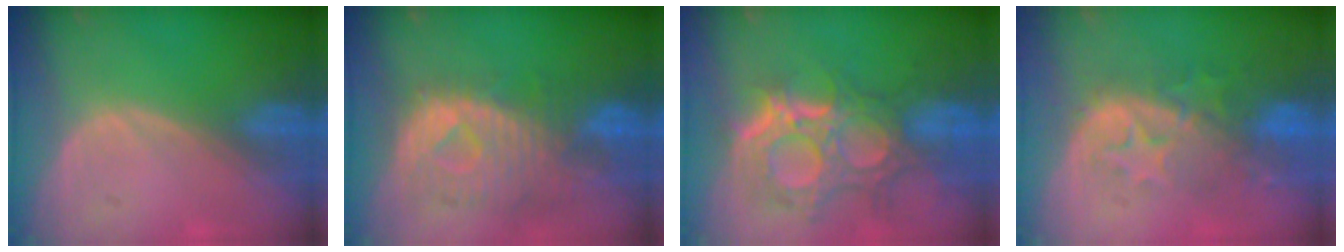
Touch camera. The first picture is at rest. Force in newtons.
{"total": 10.6, "press": 9.5, "slide": 4.7}
{"total": 12.1, "press": 10.8, "slide": 5.4}
{"total": 9.4, "press": 8.7, "slide": 3.7}